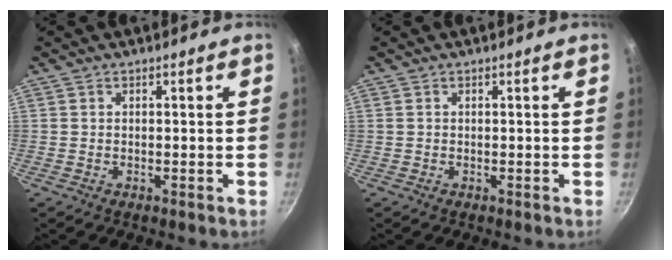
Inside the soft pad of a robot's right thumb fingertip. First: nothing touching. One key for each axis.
{"total": 0.0}